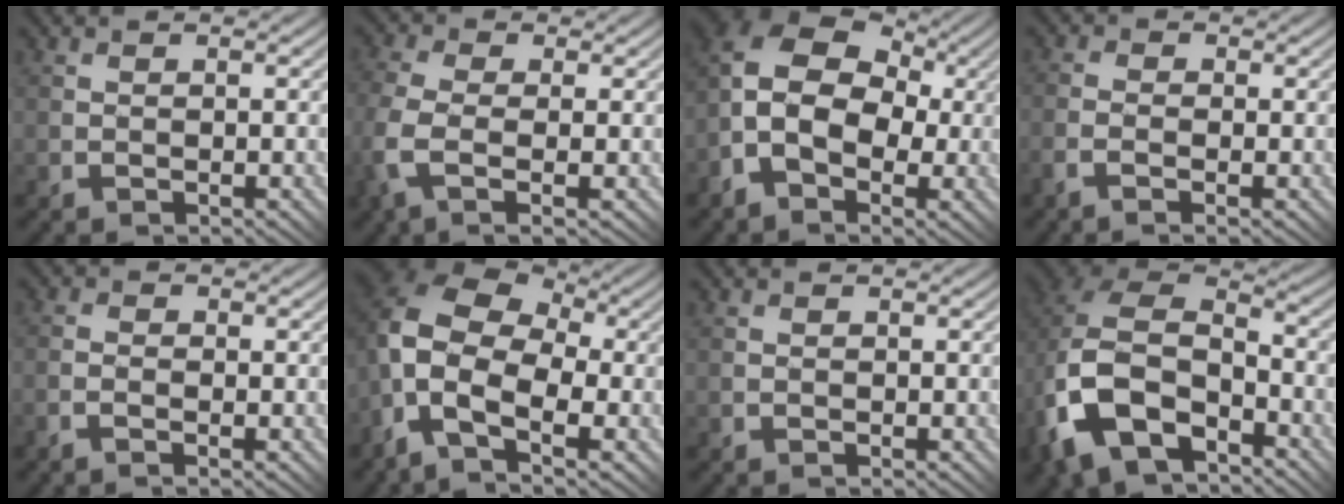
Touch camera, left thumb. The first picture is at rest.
{"total": 6.8, "force": [-1.8, 3.7, 5.4], "torque": [-0.165, -0.011, -0.042]}
{"total": 11.4, "force": [-1.2, 8.0, 8.0], "torque": [-0.148, -0.001, -0.031]}
{"total": 2.8, "force": [-1.3, 1.2, 2.1], "torque": [-0.048, -0.001, -0.034]}
{"total": 1.7, "force": [-1.0, 0.8, 1.2], "torque": [-0.022, 0.001, -0.025]}
{"total": 12.5, "force": [-2.7, 8.1, 9.1], "torque": [-0.206, -0.012, -0.051]}
{"total": 0.0}
{"total": 14.7, "force": [-6.1, 9.6, 9.3], "torque": [-0.223, -0.044, -0.105]}